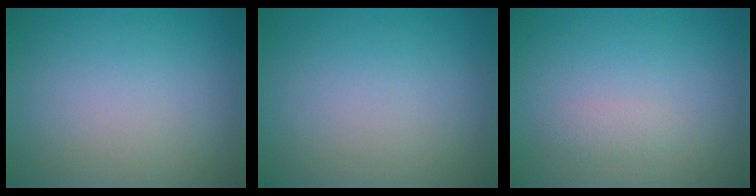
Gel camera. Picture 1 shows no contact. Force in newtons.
{"total": 0.0}
{"total": 0.8, "press": 0.8, "slide": 0.0}